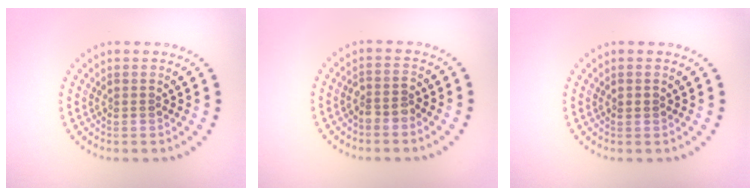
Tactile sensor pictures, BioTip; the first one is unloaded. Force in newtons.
{"total": 1.8, "press": 1.5, "slide": 1.1}
{"total": 0.8, "press": 0.8, "slide": 0.1}